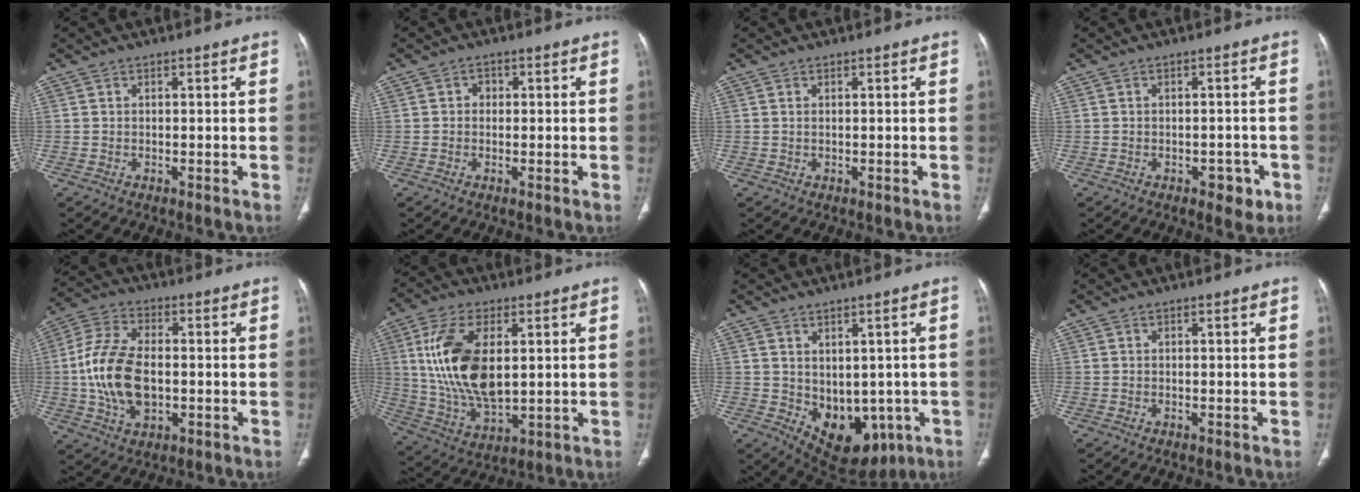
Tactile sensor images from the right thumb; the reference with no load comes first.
{"total": 1.6, "force": [0.0, 1.4, 0.7], "torque": [-0.001, 0.005, -0.004]}
{"total": 0.0}
{"total": 3.9, "force": [-1.9, 2.3, 2.5], "torque": [-0.014, 0.009, -0.021]}
{"total": 14.0, "force": [-1.0, 8.1, 11.3], "torque": [-0.229, 0.011, -0.017]}
{"total": 16.9, "force": [3.0, 8.7, 14.1], "torque": [-0.271, -0.014, 0.066]}
{"total": 11.8, "force": [-2.4, 8.1, 8.3], "torque": [-0.078, 0.000, -0.003]}
{"total": 0.0}